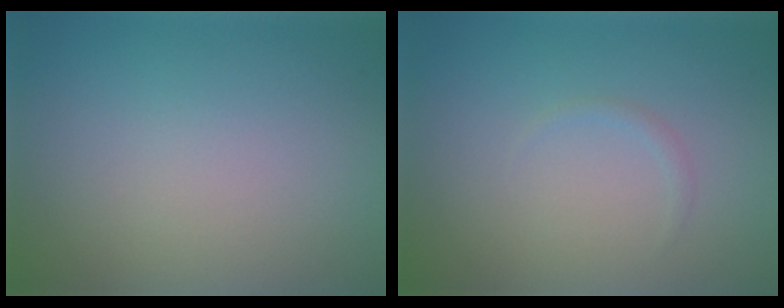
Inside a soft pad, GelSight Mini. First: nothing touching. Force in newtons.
{"total": 0.5, "press": 0.5, "slide": 0.0}